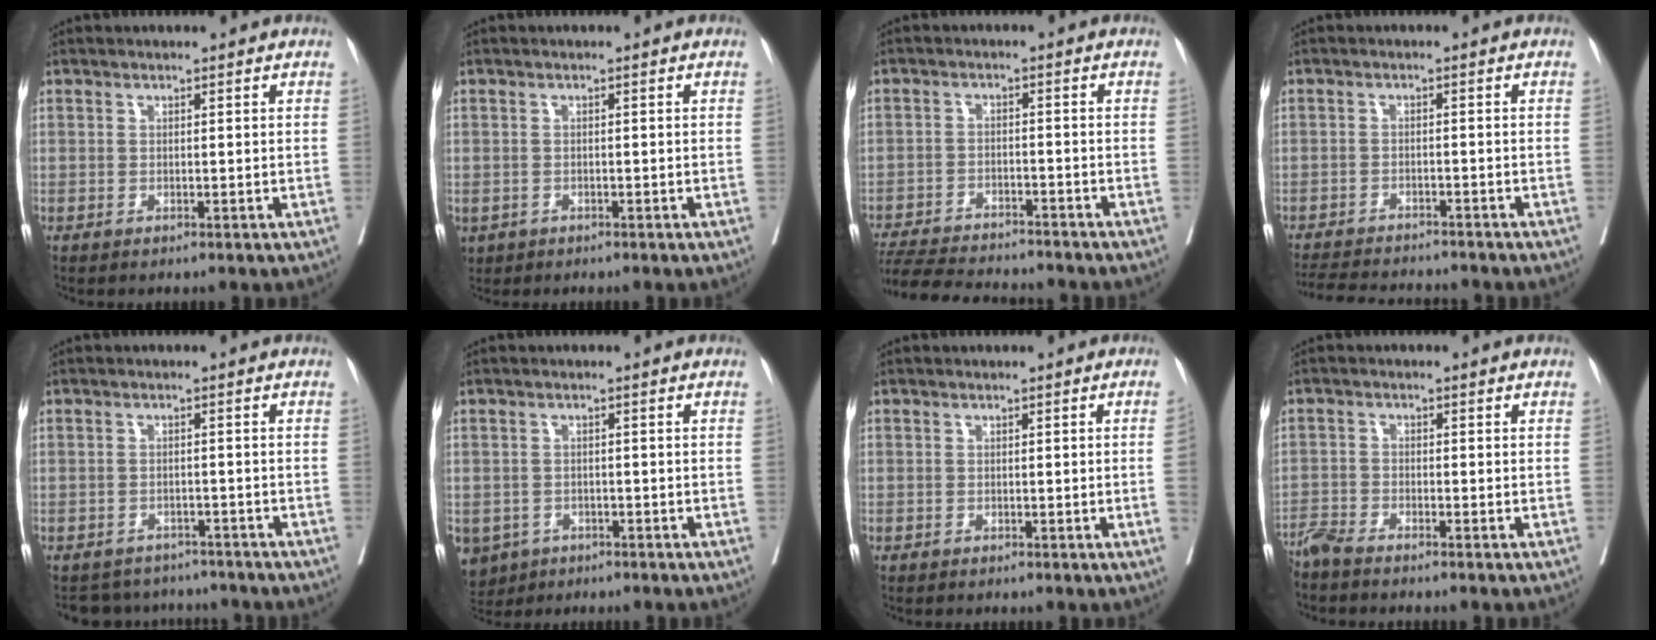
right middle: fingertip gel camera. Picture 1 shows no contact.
{"total": 2.3, "force": [-1.2, 1.7, 0.9], "torque": [-0.019, -0.003, -0.015]}
{"total": 13.8, "force": [-12.8, 1.7, 4.7], "torque": [-0.085, -0.011, -0.189]}
{"total": 10.3, "force": [-9.7, 1.4, 3.1], "torque": [-0.050, -0.005, -0.140]}
{"total": 6.9, "force": [-6.5, 2.3, 0.0], "torque": [0.005, 0.015, -0.082]}
{"total": 7.2, "force": [-4.0, 5.7, 1.9], "torque": [-0.050, -0.001, -0.059]}
{"total": 1.4, "force": [-0.3, -0.5, 1.2], "torque": [-0.013, 0.000, -0.005]}
{"total": 3.2, "force": [-3.1, -0.2, 0.9], "torque": [-0.016, -0.011, -0.063]}